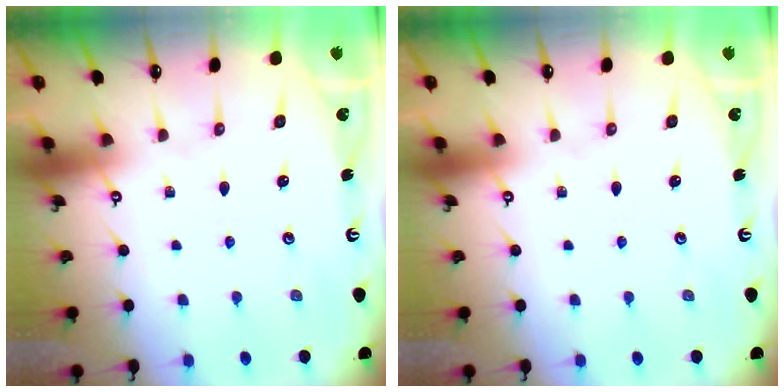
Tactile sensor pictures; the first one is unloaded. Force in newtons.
{"total": 0.0}